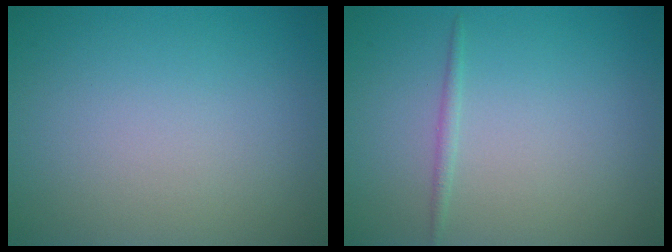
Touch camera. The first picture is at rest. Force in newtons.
{"total": 0.8, "press": 0.8, "slide": 0.0}